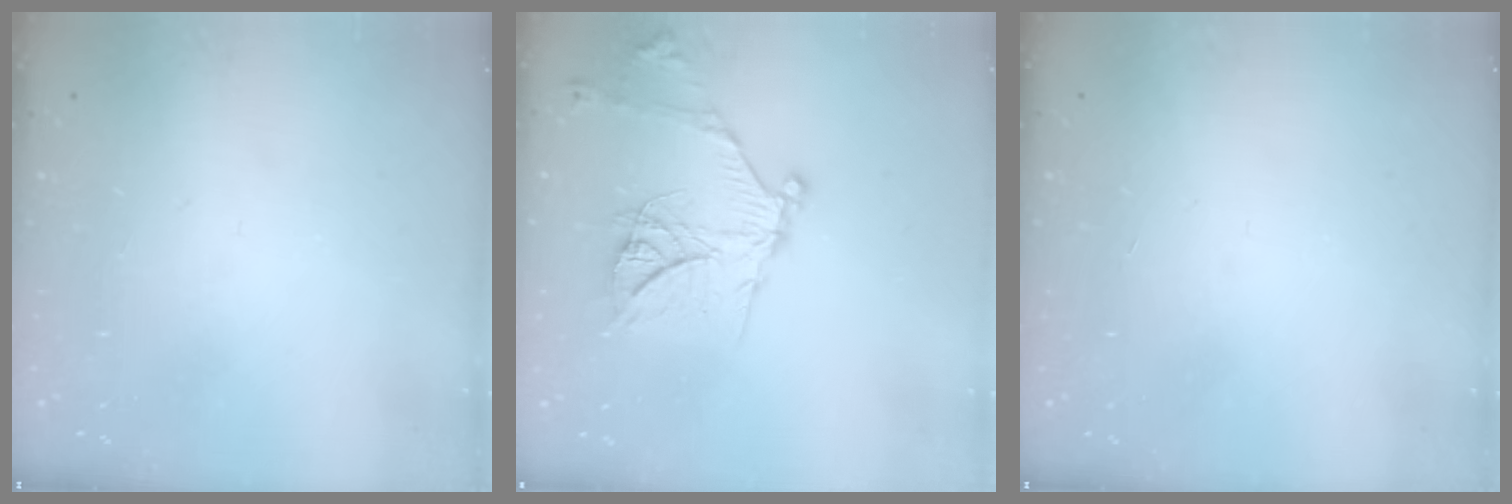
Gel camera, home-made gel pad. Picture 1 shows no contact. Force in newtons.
{"total": 18.1, "press": 18.0, "slide": 1.7}
{"total": 1.7, "press": 1.7, "slide": 0.1}